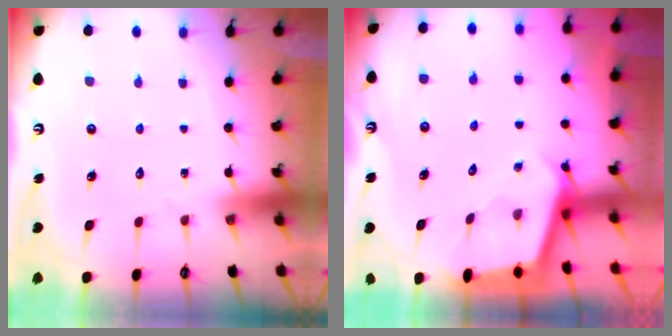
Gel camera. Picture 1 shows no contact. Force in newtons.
{"total": 2.2, "press": 2.2, "slide": 0.2}